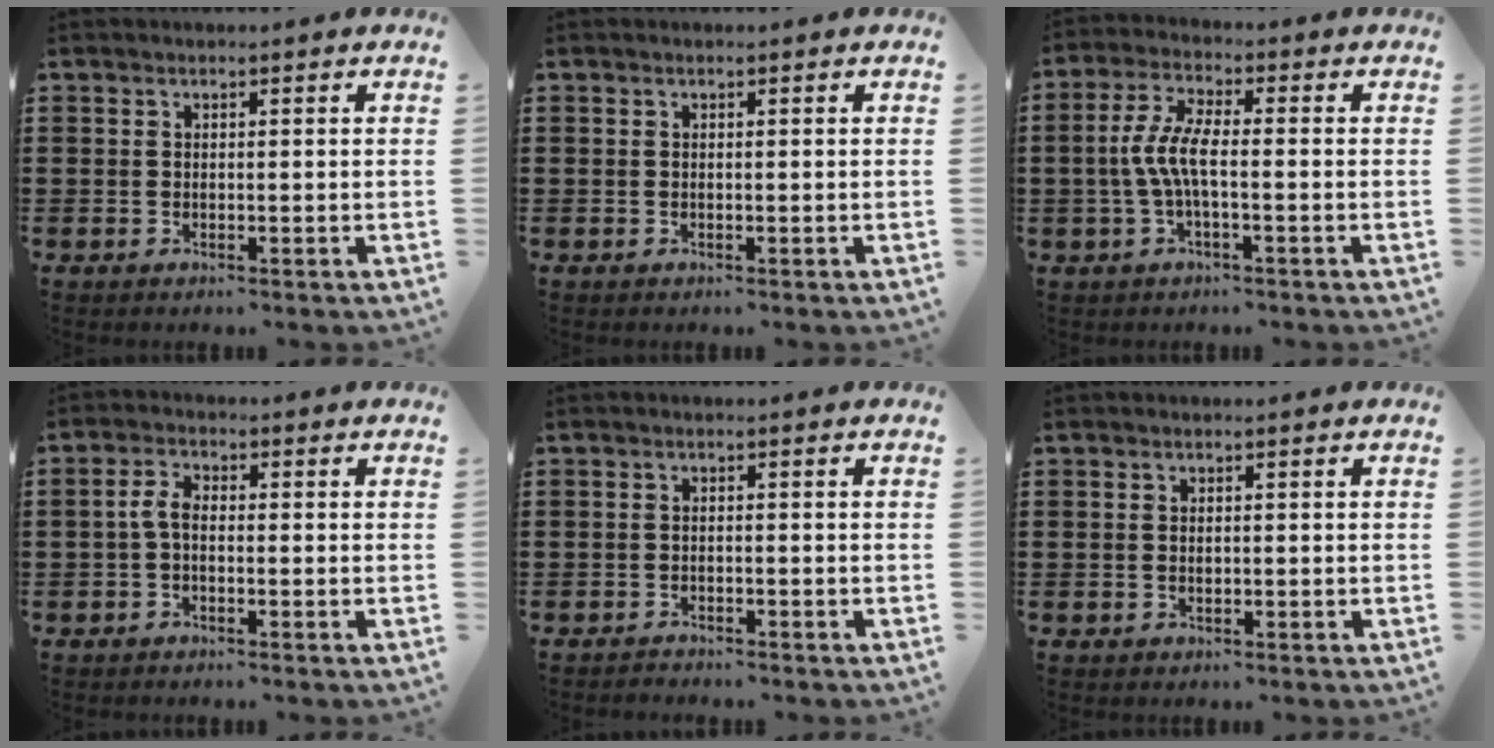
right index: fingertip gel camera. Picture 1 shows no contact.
{"total": 0.0}
{"total": 6.0, "force": [-1.1, 1.6, 5.7], "torque": [-0.137, -0.009, -0.030]}
{"total": 2.8, "force": [-0.8, 1.3, 2.4], "torque": [-0.061, 0.000, -0.020]}
{"total": 1.1, "force": [-1.1, 0.1, 0.0], "torque": [-0.004, 0.000, -0.024]}
{"total": 0.7, "force": [-0.1, 0.5, 0.4], "torque": [-0.011, 0.003, -0.002]}